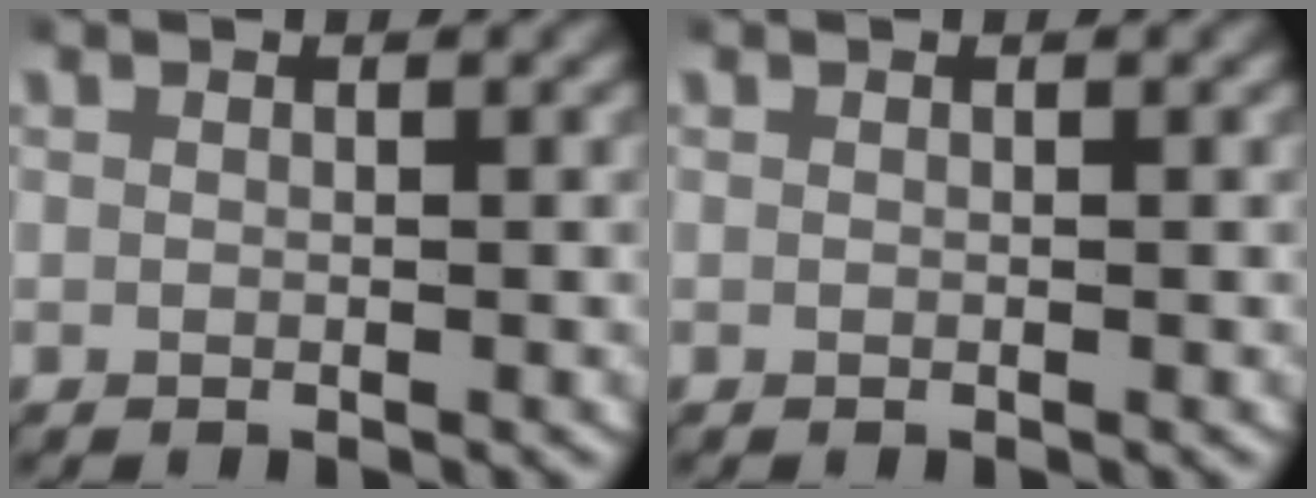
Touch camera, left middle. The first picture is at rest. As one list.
[{"total": 0.0}]